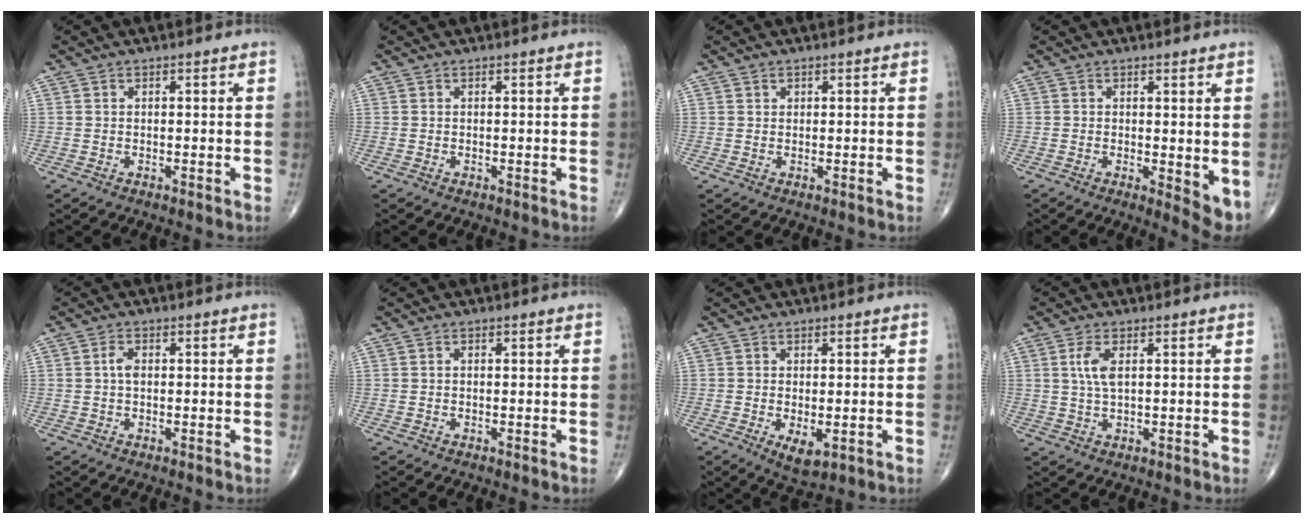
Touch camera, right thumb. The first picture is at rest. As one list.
[{"total": 0.0}, {"total": 0.8, "force": [0.4, 0.6, 0.2], "torque": [0.004, -0.002, 0.006]}, {"total": 5.0, "force": [0.1, 1.8, 4.6], "torque": [-0.058, -0.014, 0.003]}, {"total": 2.2, "force": [0.2, 1.3, 1.8], "torque": [-0.037, 0.004, 0.002]}, {"total": 0.6, "force": [0.1, 0.3, 0.5], "torque": [-0.013, 0.004, 0.004]}, {"total": 4.3, "force": [-1.1, 2.0, 3.6], "torque": [-0.059, -0.012, -0.011]}, {"total": 4.2, "force": [1.2, 1.6, 3.7], "torque": [-0.085, 0.000, 0.025]}]